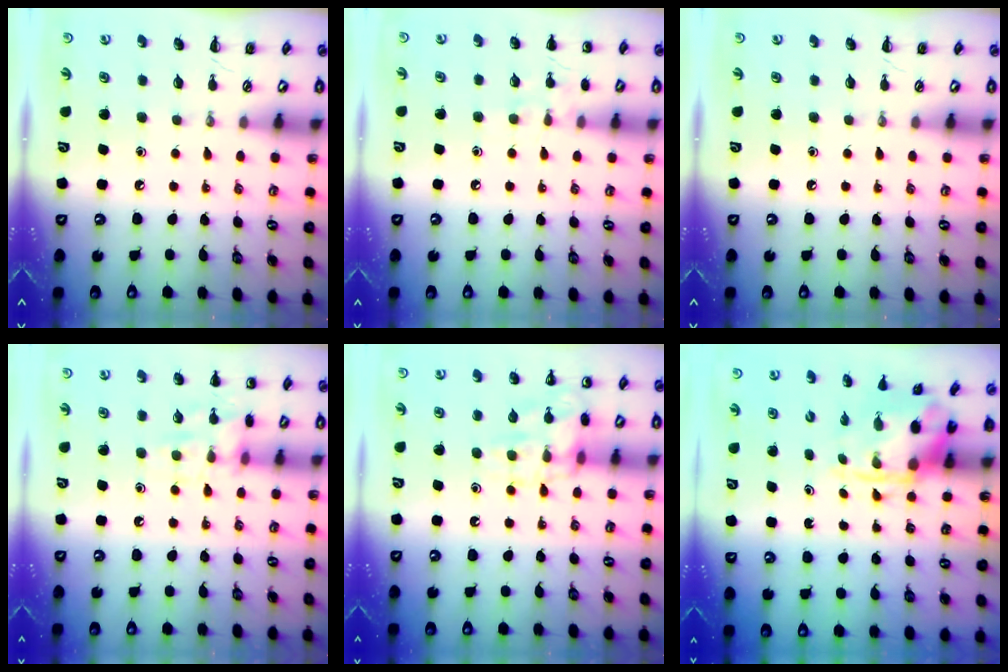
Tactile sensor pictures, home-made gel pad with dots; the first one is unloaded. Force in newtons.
{"total": 6.7, "press": 6.4, "slide": 2.1}
{"total": 0.0}
{"total": 11.5, "press": 11.5, "slide": 0.8}
{"total": 12.4, "press": 12.4, "slide": 0.8}
{"total": 3.7, "press": 3.7, "slide": 0.8}